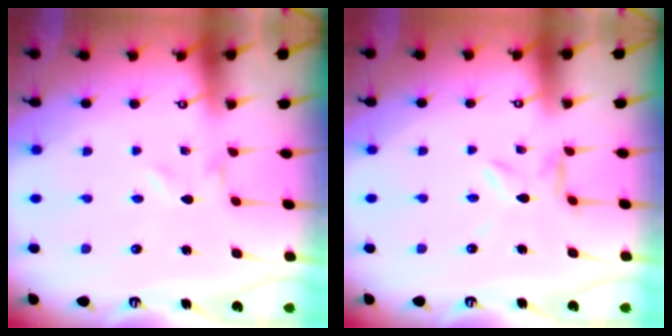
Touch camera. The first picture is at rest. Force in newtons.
{"total": 5.3, "press": 5.2, "slide": 0.4}